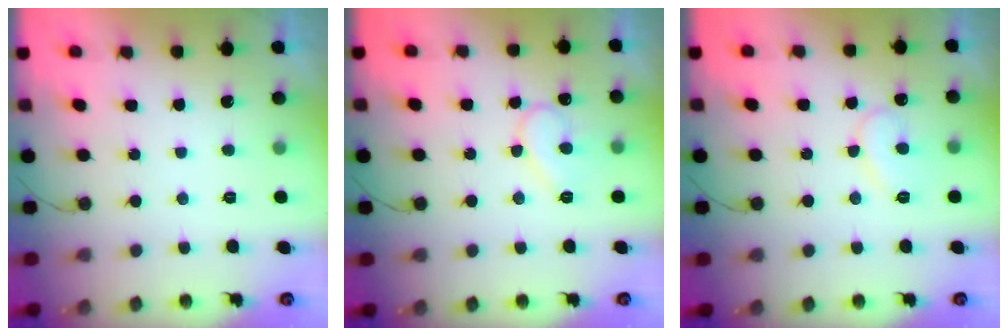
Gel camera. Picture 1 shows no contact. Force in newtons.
{"total": 9.3, "press": 9.3, "slide": 0.8}
{"total": 8.8, "press": 8.8, "slide": 0.8}